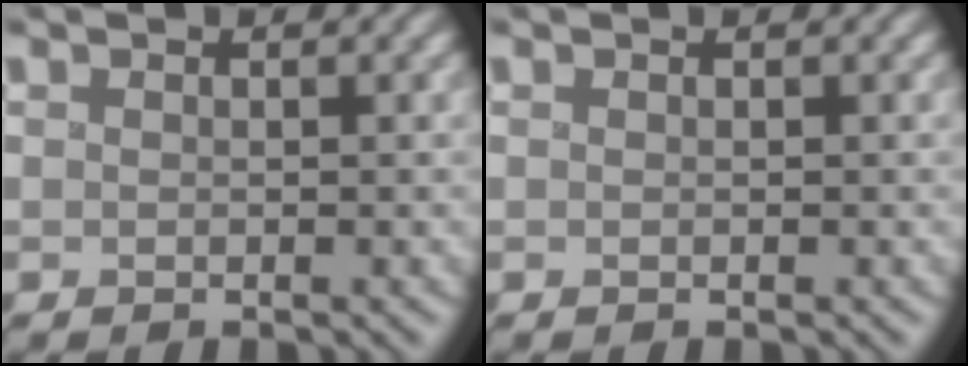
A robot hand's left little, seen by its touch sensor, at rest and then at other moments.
{"total": 0.0}